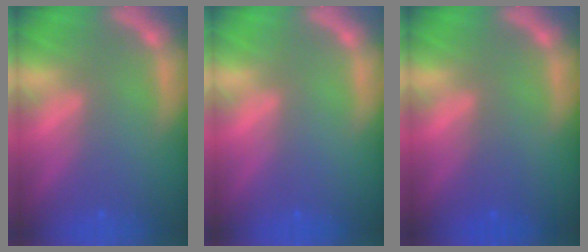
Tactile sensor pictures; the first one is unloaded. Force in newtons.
{"total": 0.0}
{"total": 1.5}